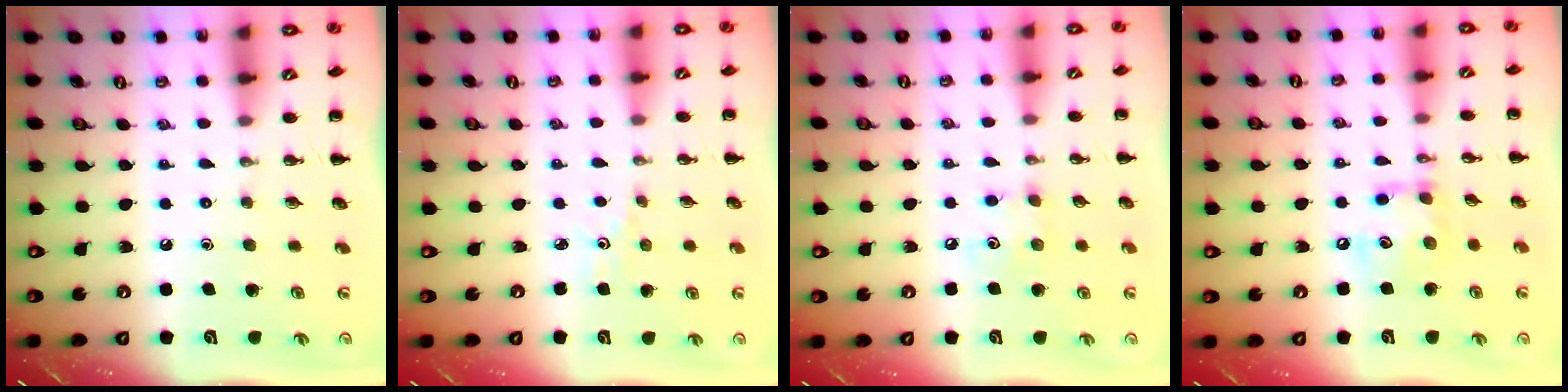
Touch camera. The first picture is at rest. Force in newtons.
{"total": 1.7, "press": 1.7, "slide": 0.4}
{"total": 4.9, "press": 4.8, "slide": 1.0}
{"total": 10.1, "press": 10.1, "slide": 0.6}